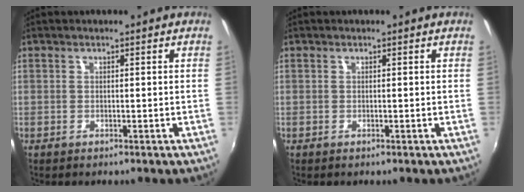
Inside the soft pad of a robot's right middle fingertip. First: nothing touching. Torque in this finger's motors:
{"motor_torque": [0.00, -0.01, 0.02, 0.01]}